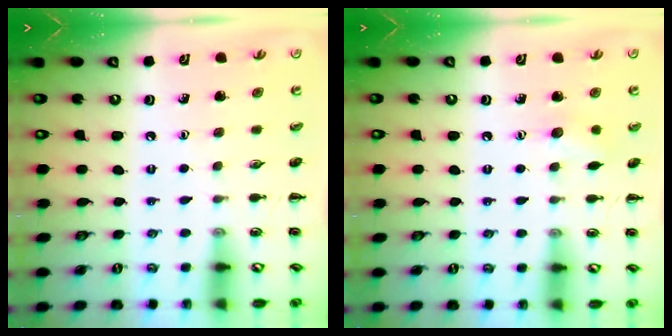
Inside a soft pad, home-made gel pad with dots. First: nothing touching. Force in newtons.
{"total": 5.8, "press": 5.6, "slide": 1.3}